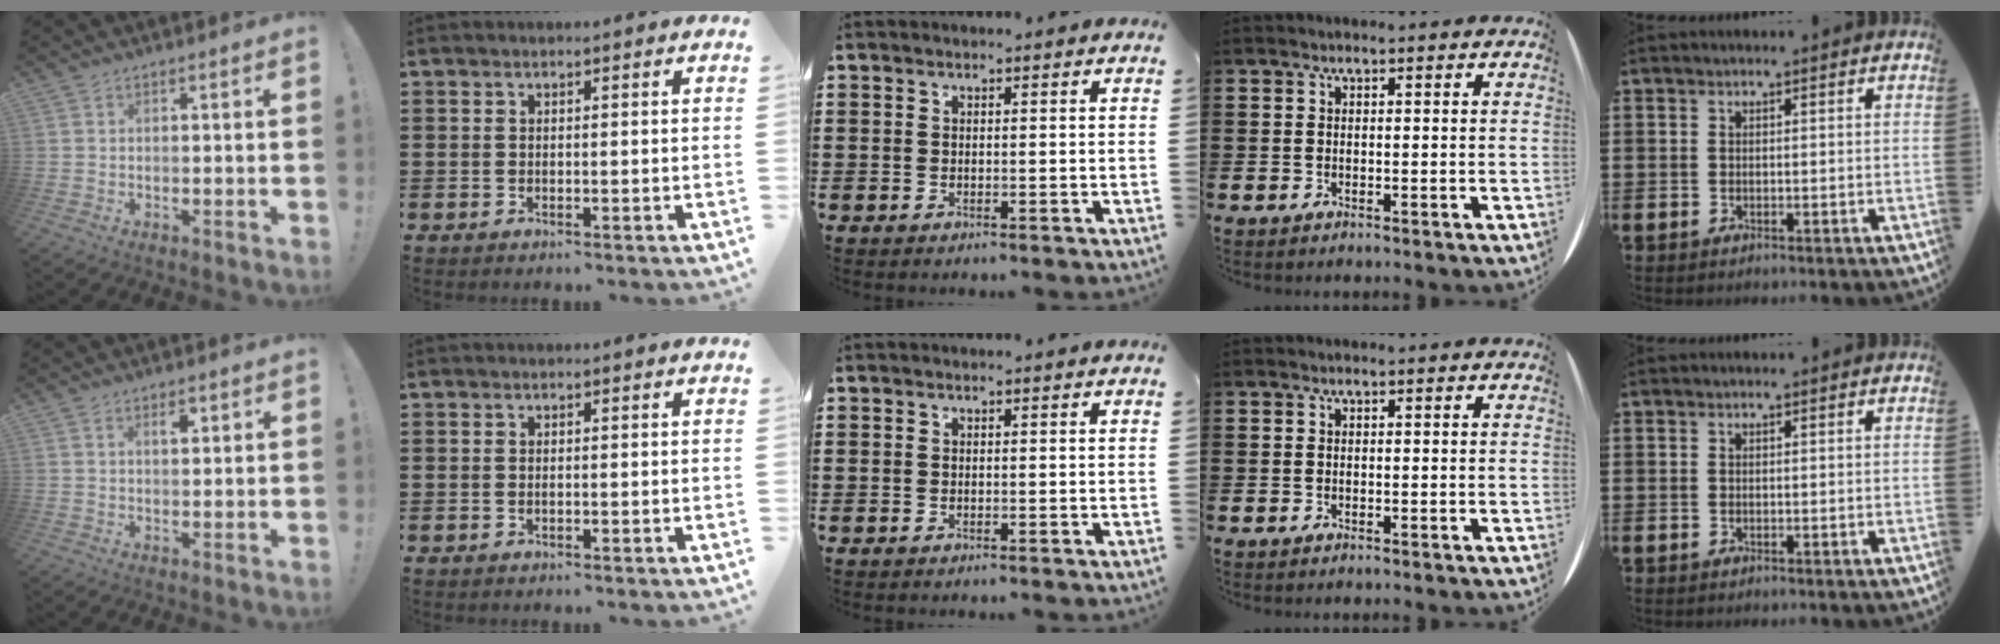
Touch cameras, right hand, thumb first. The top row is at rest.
{"thumb": {"total": 2.7, "force": [1.7, 1.1, 1.8], "torque": [-0.009, -0.010, 0.023]}}